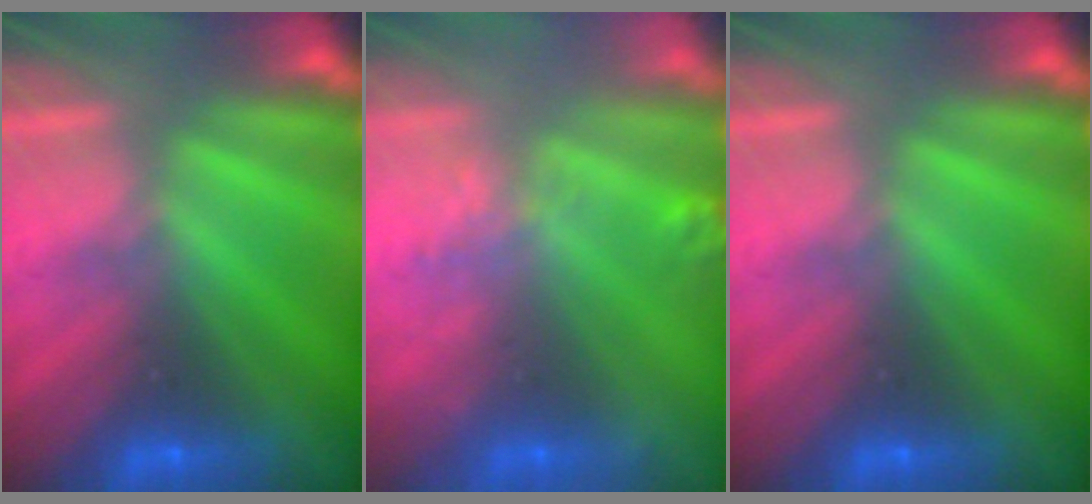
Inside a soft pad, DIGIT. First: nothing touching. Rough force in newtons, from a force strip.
{"total": 2.4}
{"total": 0.0}